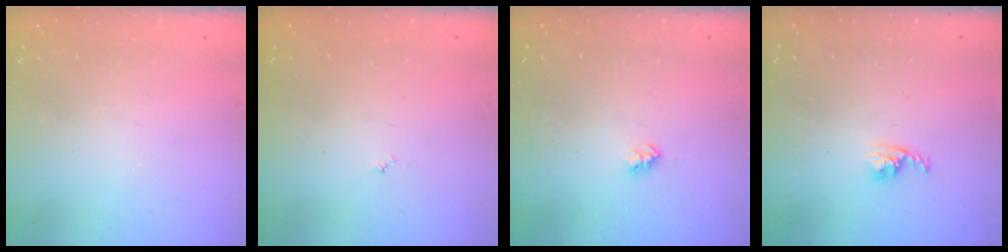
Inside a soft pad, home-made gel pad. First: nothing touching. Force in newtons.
{"total": 3.0, "press": 2.9, "slide": 0.3}
{"total": 2.7, "press": 2.7, "slide": 0.4}
{"total": 3.7, "press": 3.6, "slide": 0.6}